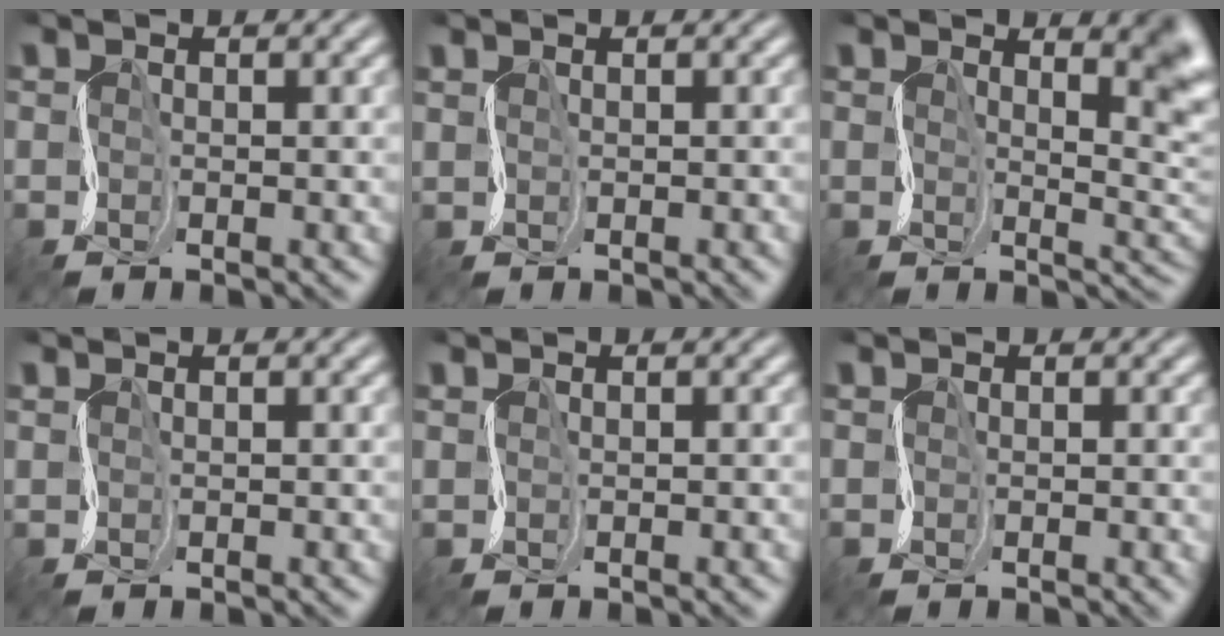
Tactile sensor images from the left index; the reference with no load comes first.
{"total": 0.9, "force": [0.6, -0.1, -0.6], "torque": [0.012, 0.000, 0.015]}
{"total": 5.1, "force": [1.9, 2.1, 4.3], "torque": [-0.038, -0.004, 0.030]}
{"total": 1.1, "force": [1.0, -0.1, -0.6], "torque": [0.012, -0.001, 0.021]}
{"total": 0.8, "force": [0.7, 0.1, -0.2], "torque": [0.011, 0.000, 0.016]}
{"total": 0.5, "force": [0.5, 0.1, 0.1], "torque": [0.006, -0.001, 0.010]}